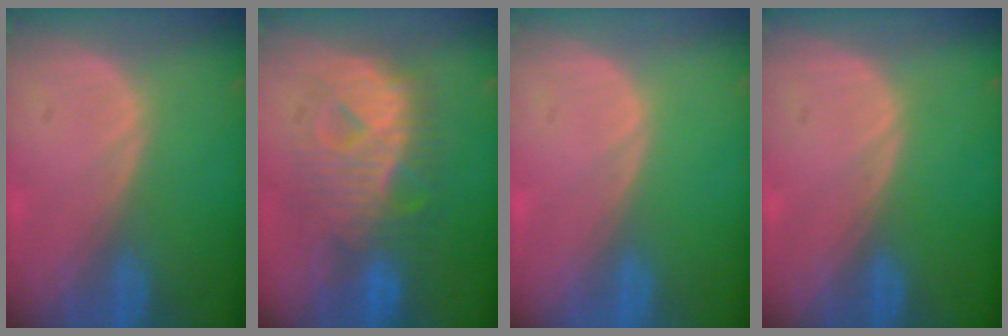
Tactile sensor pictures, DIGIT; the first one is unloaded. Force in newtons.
{"total": 9.8, "press": 9.8, "slide": 0.6}
{"total": 0.0}
{"total": 0.0}